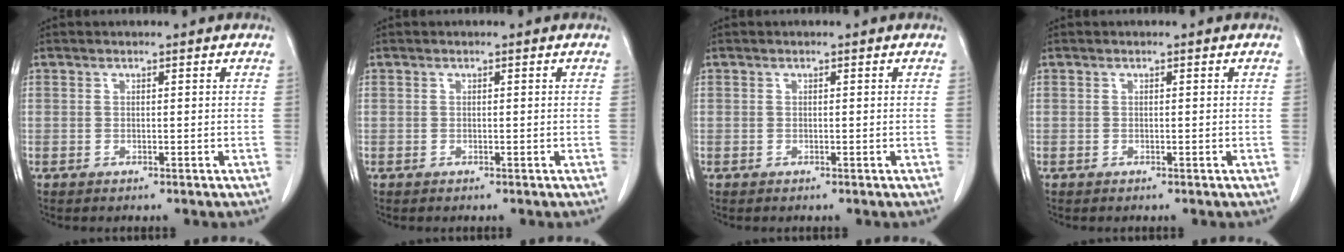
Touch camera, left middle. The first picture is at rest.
{"total": 0.0}
{"total": 0.0}
{"total": 0.0}